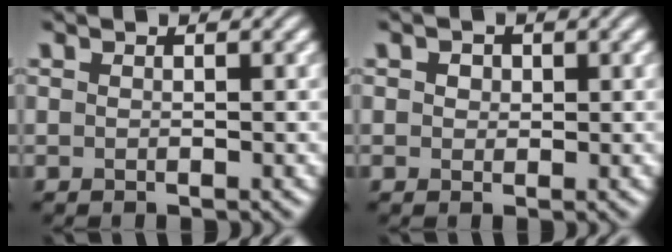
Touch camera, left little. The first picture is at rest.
{"total": 1.4, "force": [0.5, 1.1, 0.6], "torque": [-0.008, 0.005, -0.001]}